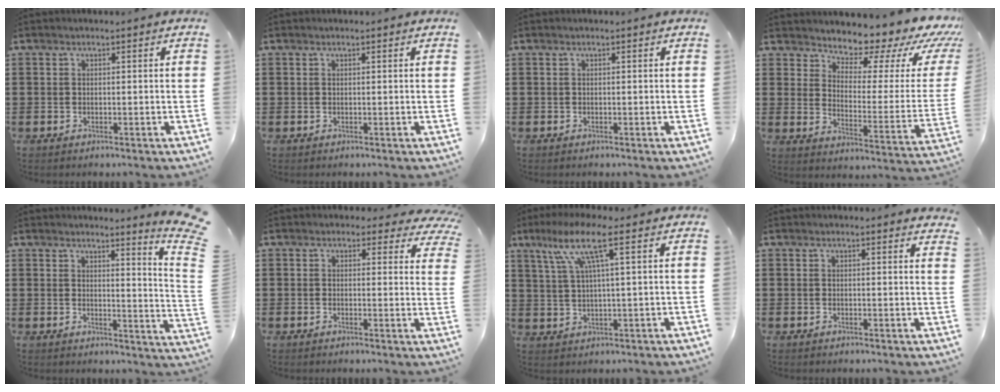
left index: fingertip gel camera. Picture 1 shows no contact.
{"total": 0.0}
{"total": 0.0}
{"total": 6.4, "force": [5.9, 2.1, 1.4], "torque": [-0.031, -0.060, 0.095]}
{"total": 4.3, "force": [3.4, -1.2, 2.4], "torque": [-0.049, -0.039, 0.050]}
{"total": 2.4, "force": [1.9, 1.3, 0.8], "torque": [-0.018, -0.001, 0.033]}
{"total": 8.8, "force": [3.9, 0.8, 7.8], "torque": [-0.167, 0.004, 0.062]}
{"total": 1.3, "force": [1.2, 0.1, 0.3], "torque": [0.000, -0.002, 0.022]}